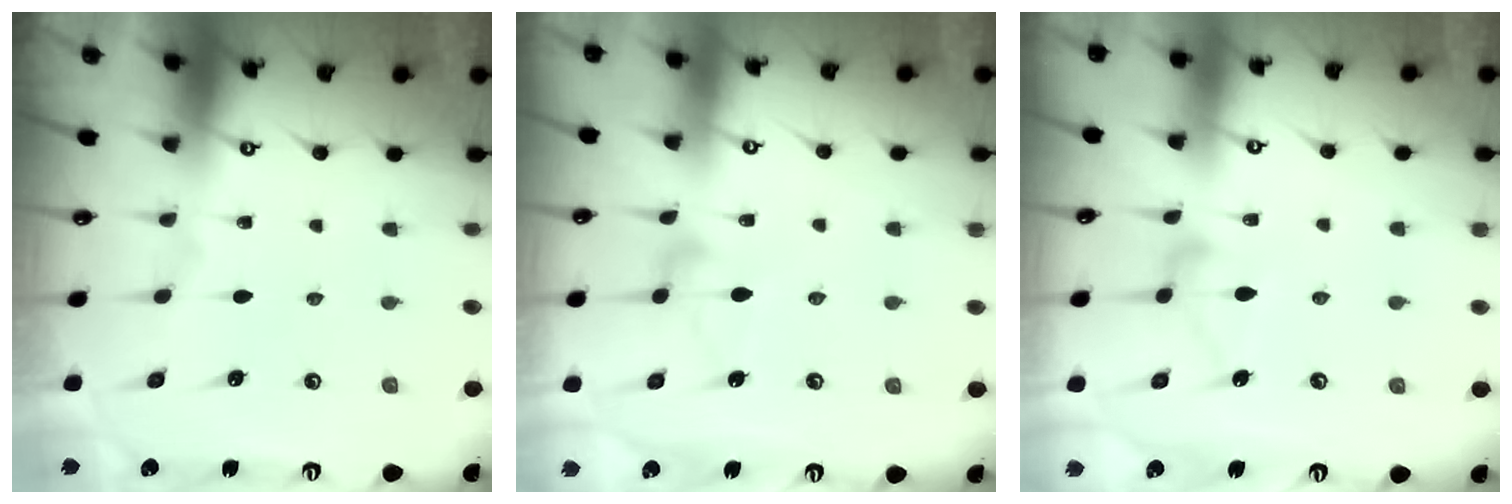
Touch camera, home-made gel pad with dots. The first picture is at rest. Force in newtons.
{"total": 9.1, "press": 9.1, "slide": 0.5}
{"total": 10.0, "press": 9.9, "slide": 0.5}